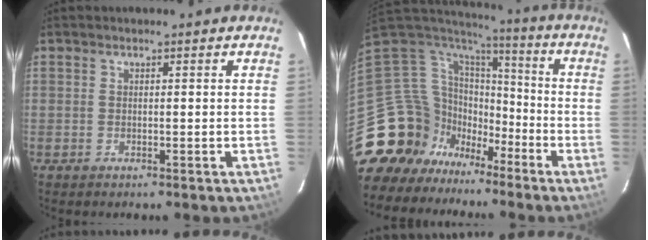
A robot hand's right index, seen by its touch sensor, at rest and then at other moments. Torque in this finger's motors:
{"motor_torque": [0.06, -0.33, -0.83, -0.21]}